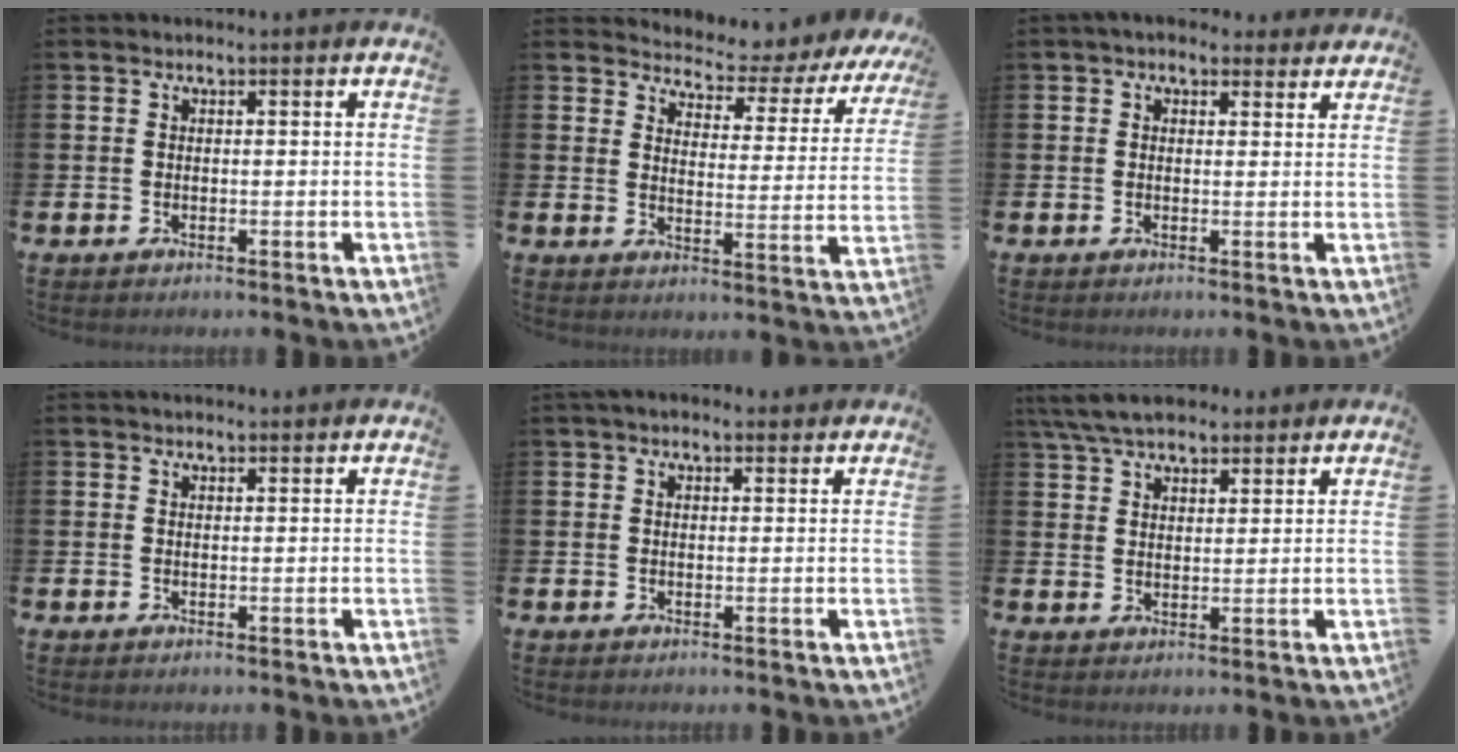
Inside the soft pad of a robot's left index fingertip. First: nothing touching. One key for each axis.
{"total": 3.8, "fx": 3.5, "fy": 1.2, "fz": 0.5, "tx": -0.027, "ty": -0.041, "tz": 0.050}
{"total": 2.7, "fx": 2.2, "fy": 1.4, "fz": 0.6, "tx": -0.008, "ty": -0.005, "tz": 0.037}
{"total": 1.3, "fx": 1.3, "fy": 0.3, "fz": 0.2, "tx": 0.004, "ty": -0.003, "tz": 0.022}
{"total": 1.8, "fx": 1.6, "fy": 0.5, "fz": 0.7, "tx": -0.012, "ty": 0.000, "tz": 0.028}
{"total": 6.4, "fx": 5.9, "fy": 1.7, "fz": 1.9, "tx": -0.060, "ty": -0.012, "tz": 0.112}